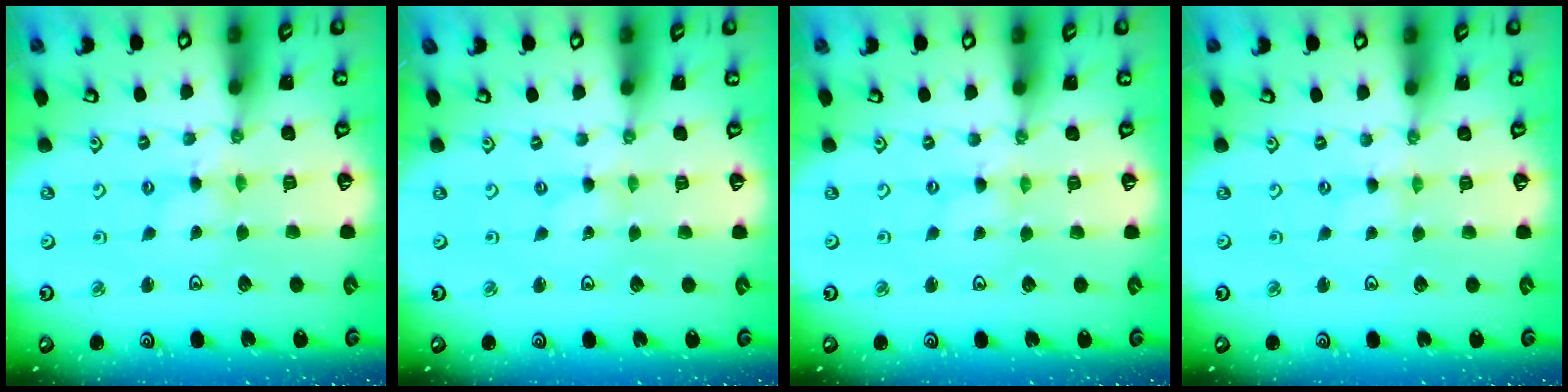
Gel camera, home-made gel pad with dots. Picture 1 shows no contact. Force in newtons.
{"total": 0.0}
{"total": 0.0}
{"total": 0.0}